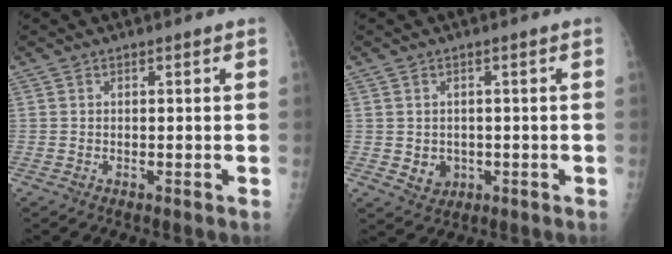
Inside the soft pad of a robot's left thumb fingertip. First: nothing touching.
{"total": 3.7, "force": [-0.5, 3.3, 1.6], "torque": [-0.010, 0.000, 0.004]}